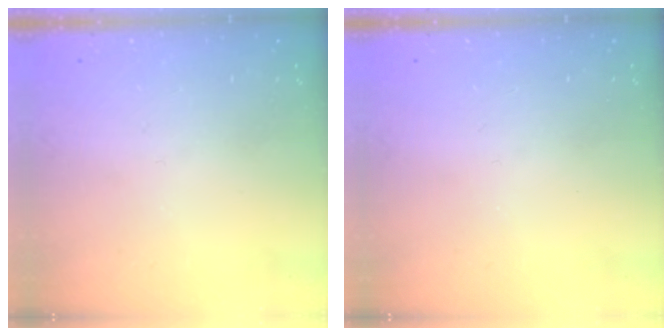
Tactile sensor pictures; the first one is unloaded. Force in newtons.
{"total": 0.0}